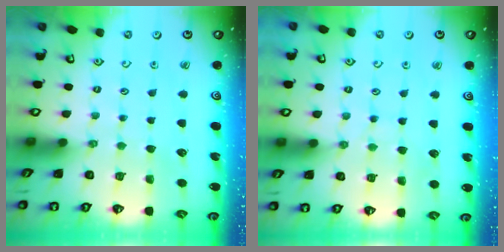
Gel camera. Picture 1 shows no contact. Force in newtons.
{"total": 5.1, "press": 5.1, "slide": 0.5}